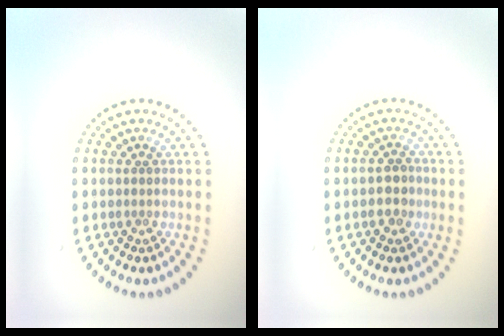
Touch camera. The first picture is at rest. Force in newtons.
{"total": 1.9, "press": 1.8, "slide": 0.6}